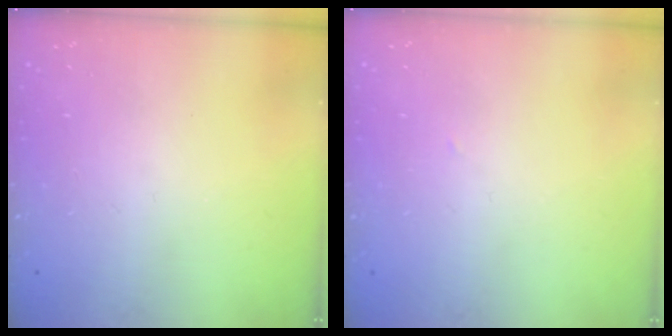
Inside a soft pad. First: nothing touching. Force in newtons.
{"total": 1.1, "press": 1.1, "slide": 0.1}